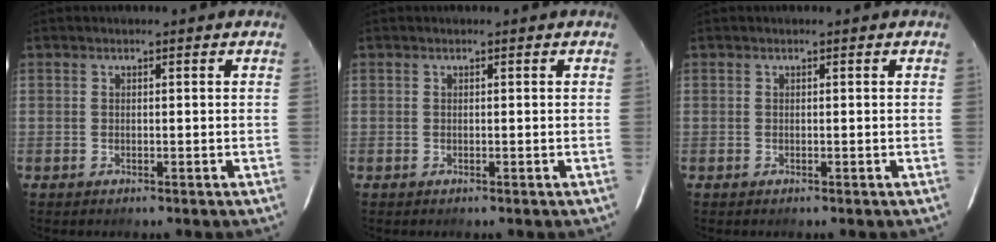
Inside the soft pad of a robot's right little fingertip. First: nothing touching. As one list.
[{"total": 0.0}, {"total": 0.0}]